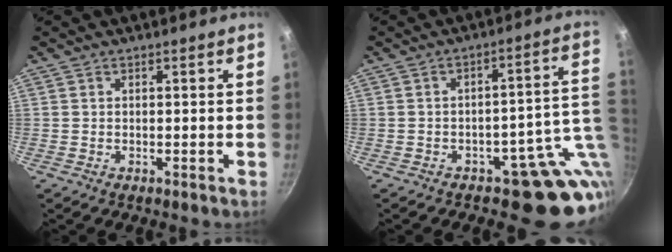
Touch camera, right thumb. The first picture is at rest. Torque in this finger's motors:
{"motor_torque": [2.88, 1.07, -0.05, -0.13, 0.17]}